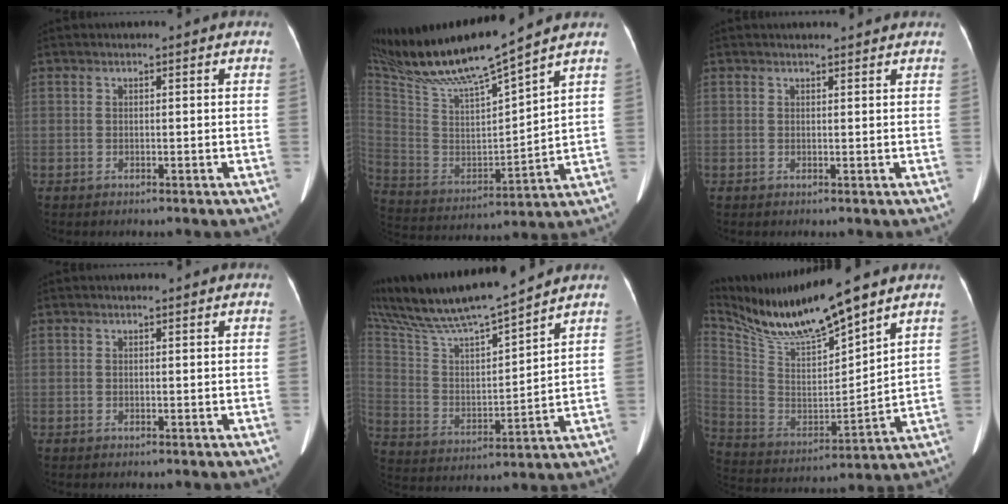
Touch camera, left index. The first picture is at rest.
{"total": 17.8, "force": [15.2, -0.4, 9.3], "torque": [-0.179, -0.005, 0.283]}
{"total": 4.1, "force": [3.9, 0.5, 1.1], "torque": [-0.015, 0.018, 0.048]}
{"total": 1.5, "force": [1.4, 0.1, 0.5], "torque": [-0.008, 0.015, 0.021]}
{"total": 20.2, "force": [17.8, 1.0, 9.6], "torque": [-0.191, 0.015, 0.320]}
{"total": 18.2, "force": [15.5, 1.1, 9.6], "torque": [-0.195, -0.006, 0.296]}